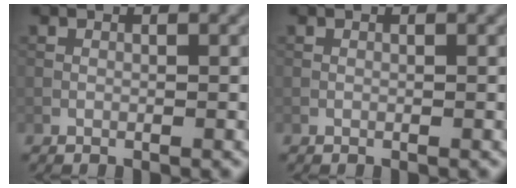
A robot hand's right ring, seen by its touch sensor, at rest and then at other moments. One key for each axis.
{"total": 0.0}